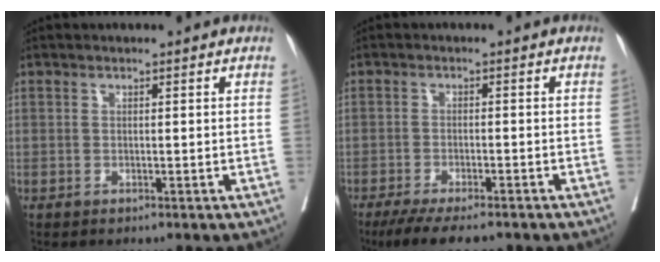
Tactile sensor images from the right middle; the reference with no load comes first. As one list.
[{"total": 8.8, "force": [-7.1, 2.0, 4.8], "torque": [-0.065, -0.012, -0.110]}]